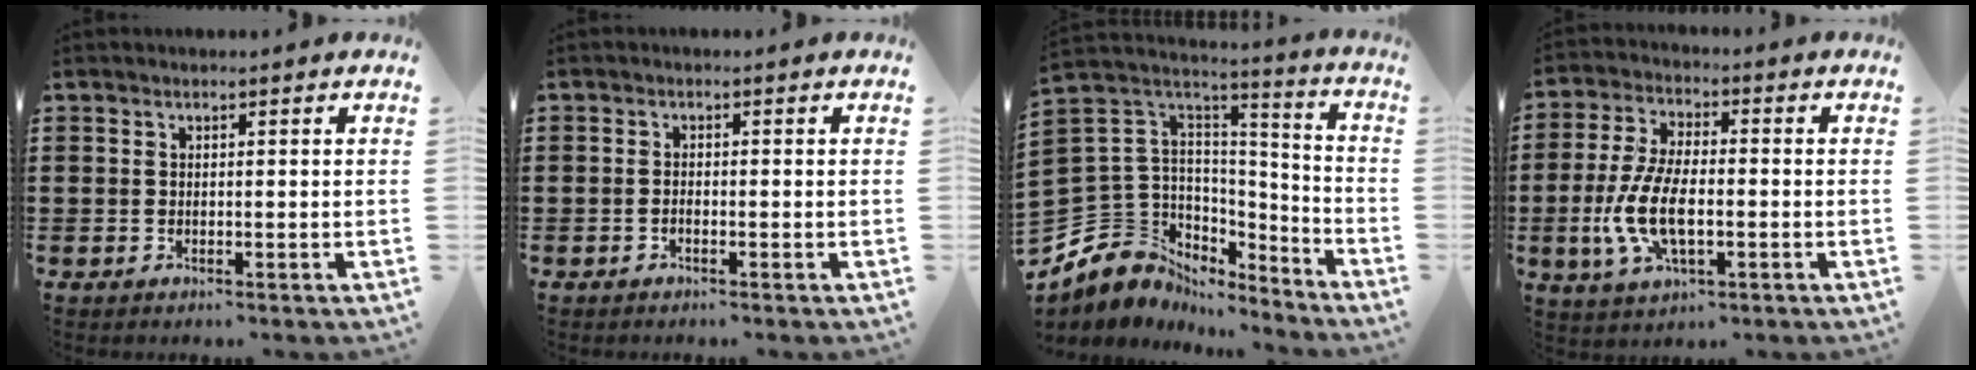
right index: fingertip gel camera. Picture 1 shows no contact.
{"total": 0.7, "force": [-0.5, 0.0, 0.4], "torque": [-0.011, -0.007, -0.008]}
{"total": 8.2, "force": [-4.0, 7.1, 1.2], "torque": [-0.082, -0.023, -0.079]}
{"total": 9.2, "force": [-2.2, 4.1, 7.9], "torque": [-0.181, -0.010, -0.044]}